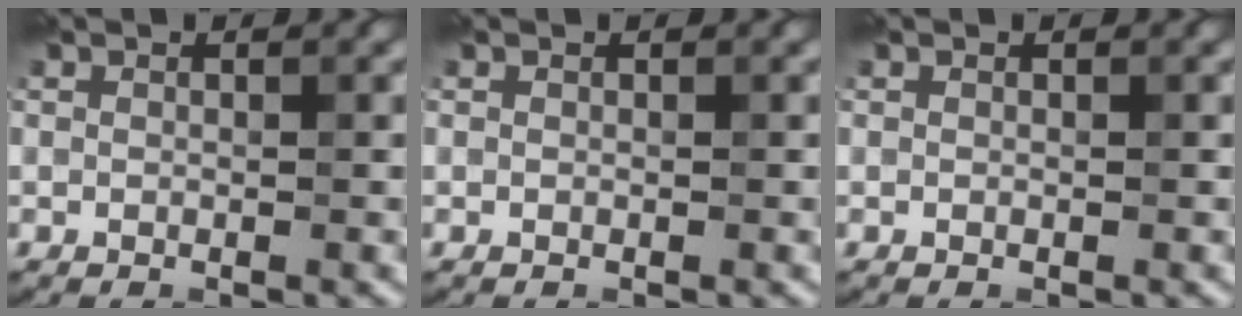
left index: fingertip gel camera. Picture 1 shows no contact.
{"total": 0.0}
{"total": 0.0}